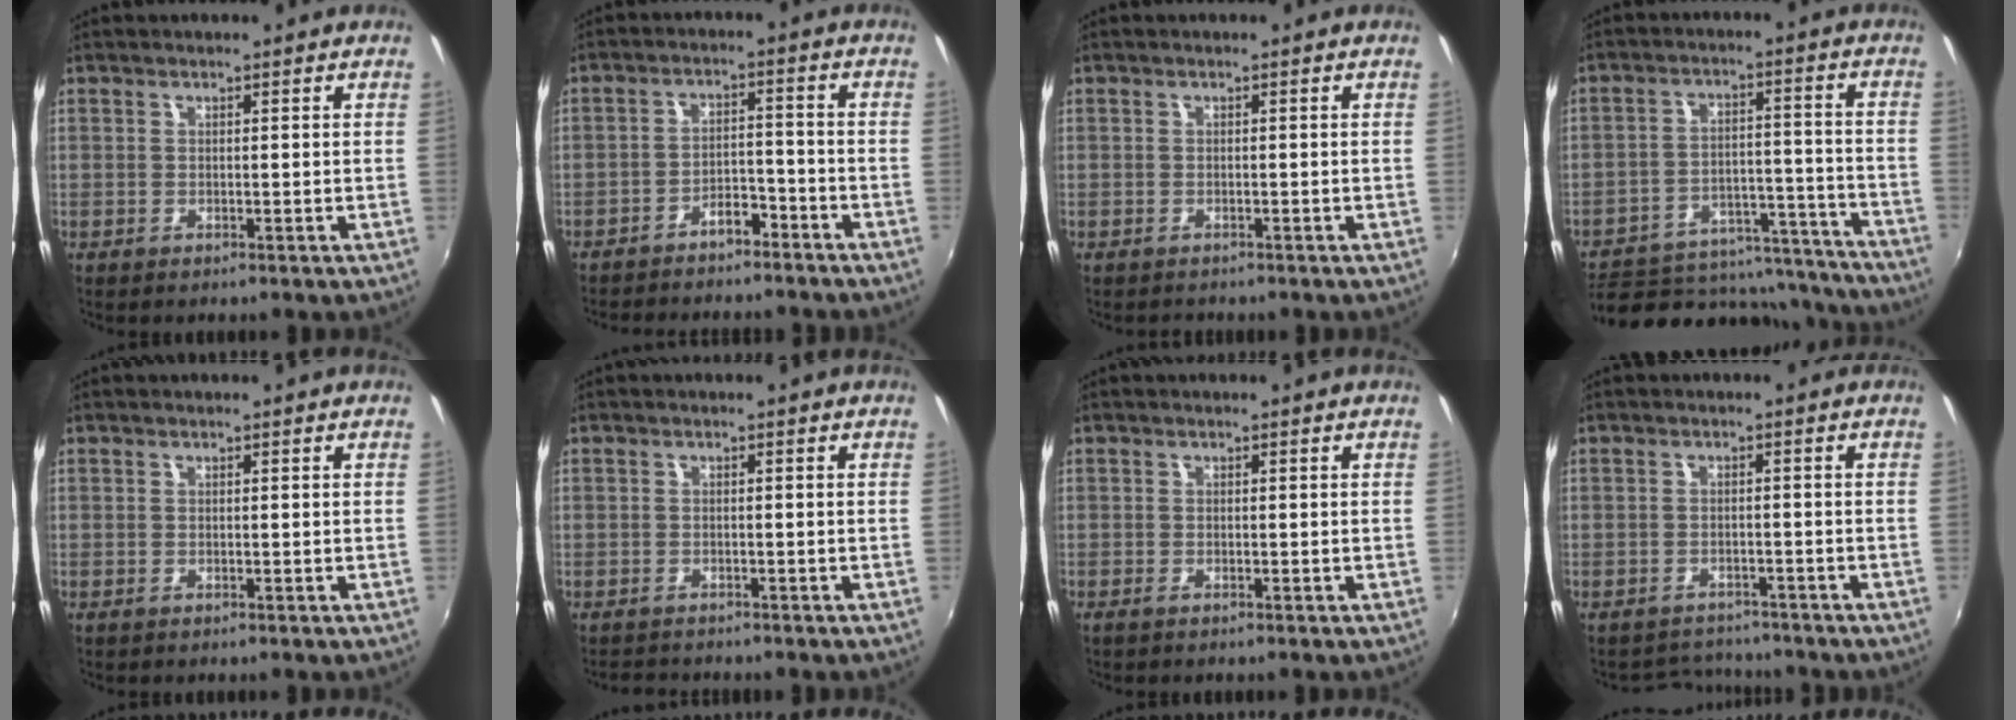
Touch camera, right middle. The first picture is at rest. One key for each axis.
{"total": 8.7, "fx": -7.6, "fy": 3.0, "fz": 3.2, "tx": -0.076, "ty": 0.019, "tz": -0.104}
{"total": 0.9, "fx": -0.9, "fy": 0.4, "fz": 0.0, "tx": -0.004, "ty": 0.002, "tz": -0.013}
{"total": 19.9, "fx": -15.9, "fy": 9.6, "fz": 7.1, "tx": -0.138, "ty": 0.037, "tz": -0.184}
{"total": 0.0}
{"total": 2.3, "fx": -2.1, "fy": 0.8, "fz": 0.1, "tx": -0.011, "ty": -0.002, "tz": -0.040}
{"total": 0.7, "fx": -0.6, "fy": 0.1, "fz": 0.4, "tx": -0.008, "ty": -0.003, "tz": -0.012}
{"total": 5.0, "fx": -4.7, "fy": 1.6, "fz": -0.1, "tx": -0.012, "ty": 0.011, "tz": -0.072}